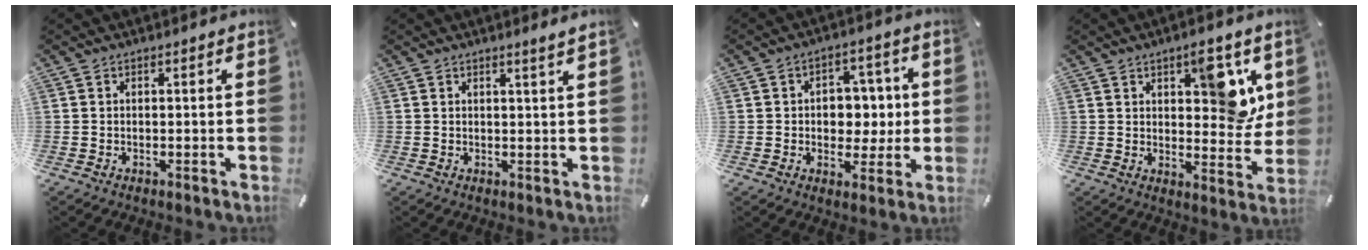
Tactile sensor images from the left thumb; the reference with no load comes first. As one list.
[{"total": 1.6, "force": [1.3, -0.3, 0.8], "torque": [-0.015, -0.006, 0.024]}, {"total": 8.2, "force": [0.2, 6.8, 4.6], "torque": [-0.052, 0.003, 0.001]}, {"total": 11.1, "force": [5.1, 5.6, 8.2], "torque": [-0.071, -0.032, 0.078]}]